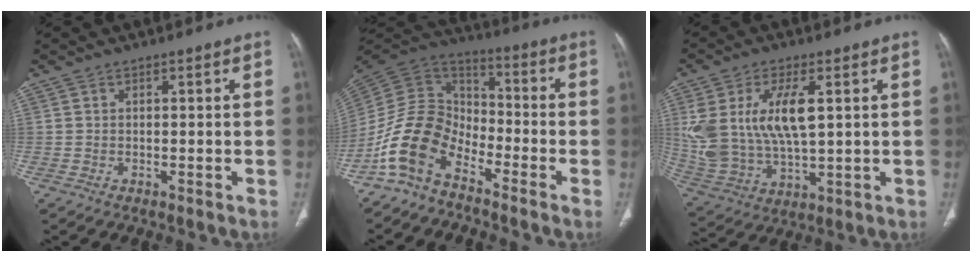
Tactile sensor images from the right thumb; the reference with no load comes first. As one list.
[{"total": 12.3, "force": [-7.9, 7.2, 6.1], "torque": [-0.108, 0.078, -0.176]}, {"total": 17.1, "force": [3.8, 8.4, 14.4], "torque": [-0.301, -0.012, 0.087]}]